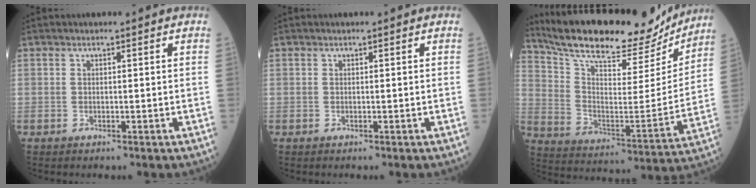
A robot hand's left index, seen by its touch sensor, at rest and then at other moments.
{"total": 0.0}
{"total": 24.7, "force": [22.3, 5.3, 9.3], "torque": [-0.165, -0.018, 0.332]}